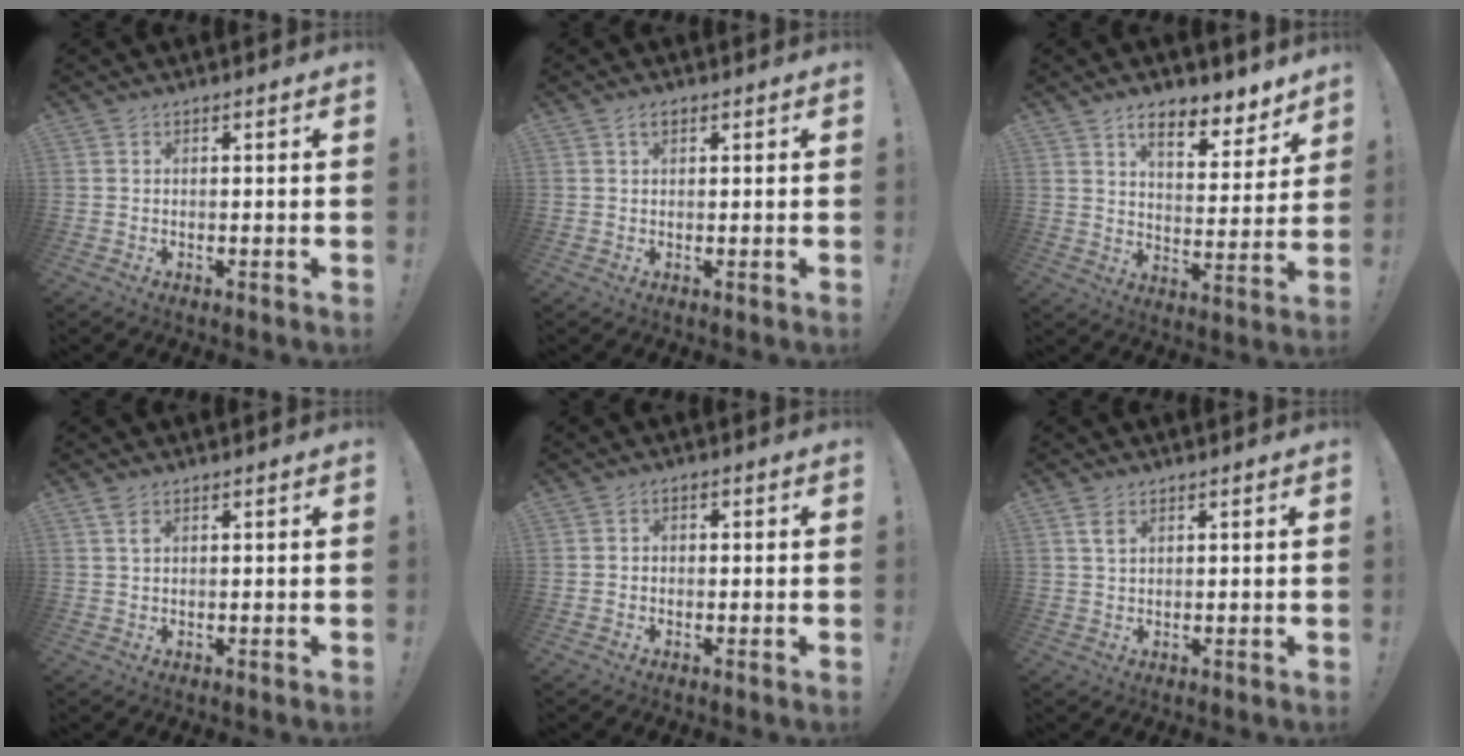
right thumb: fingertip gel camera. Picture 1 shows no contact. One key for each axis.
{"total": 2.0, "fx": 1.0, "fy": 1.2, "fz": 1.3, "tx": -0.026, "ty": 0.003, "tz": 0.018}
{"total": 10.0, "fx": 7.5, "fy": 3.8, "fz": 5.4, "tx": -0.071, "ty": -0.058, "tz": 0.133}
{"total": 2.1, "fx": 1.1, "fy": 0.9, "fz": 1.5, "tx": -0.027, "ty": 0.001, "tz": 0.019}
{"total": 1.5, "fx": -0.7, "fy": 1.2, "fz": 0.5, "tx": -0.008, "ty": 0.006, "tz": -0.014}
{"total": 3.2, "fx": 1.9, "fy": 1.6, "fz": 2.1, "tx": -0.033, "ty": -0.007, "tz": 0.032}